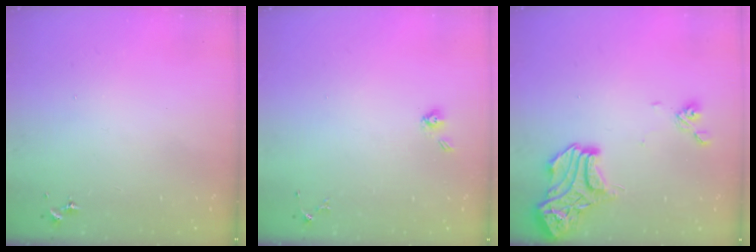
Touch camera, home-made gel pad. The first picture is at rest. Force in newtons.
{"total": 4.2, "press": 3.8, "slide": 1.7}
{"total": 15.6, "press": 15.5, "slide": 0.7}